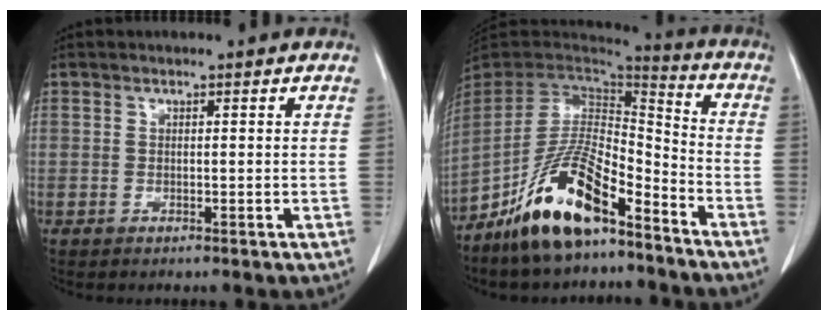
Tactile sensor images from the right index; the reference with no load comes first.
{"total": 15.3, "force": [-10.0, 4.2, 10.8], "torque": [-0.208, 0.004, -0.180]}